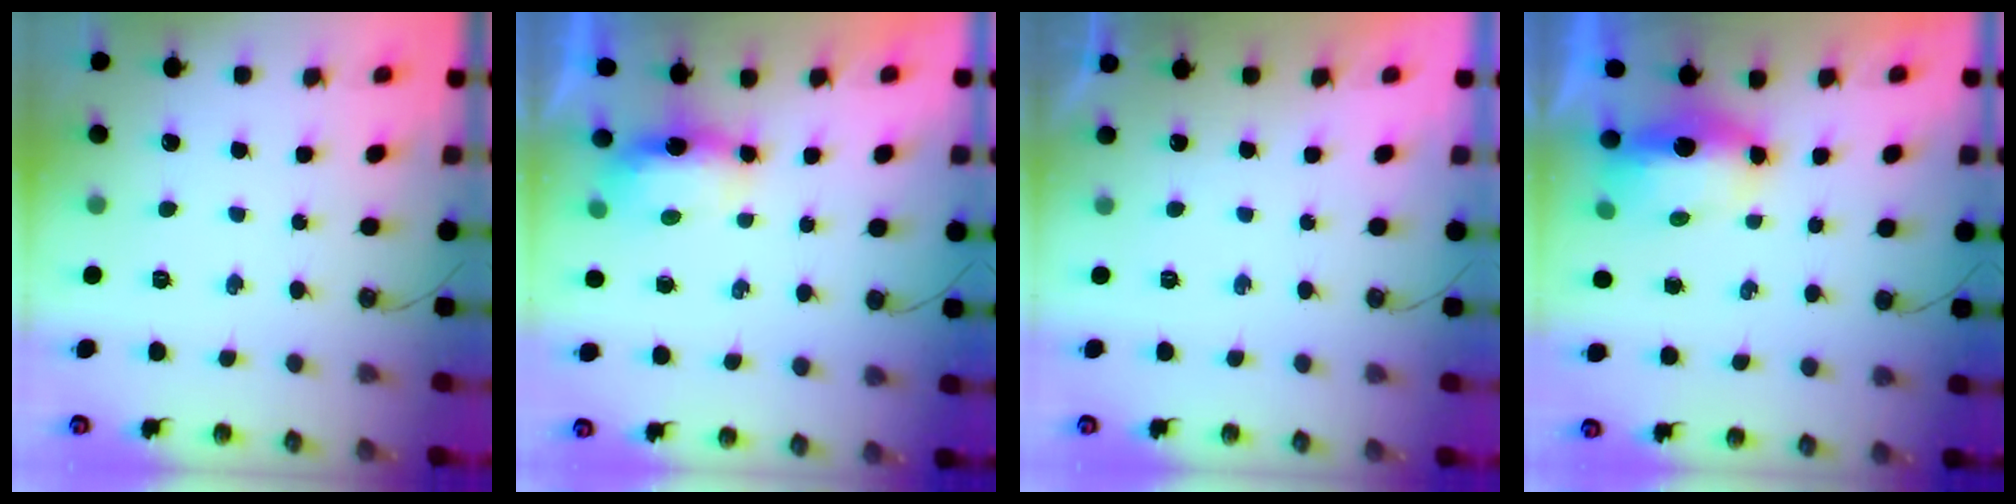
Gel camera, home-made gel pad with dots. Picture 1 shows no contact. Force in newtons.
{"total": 8.5, "press": 6.8, "slide": 5.0}
{"total": 0.0}
{"total": 7.3, "press": 7.2, "slide": 1.4}